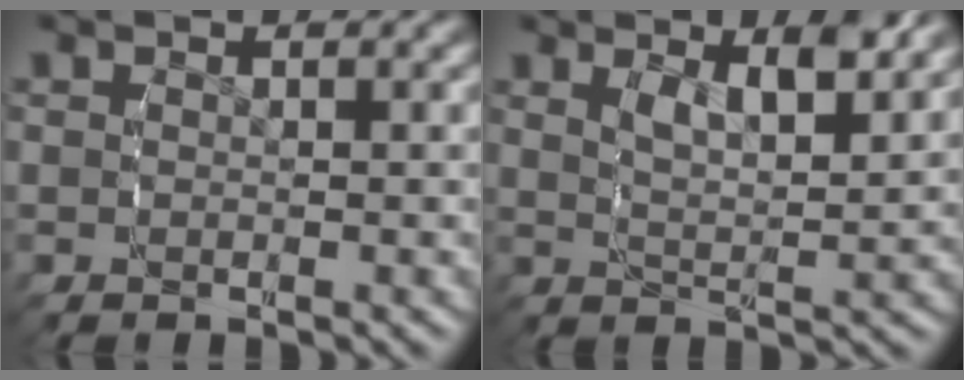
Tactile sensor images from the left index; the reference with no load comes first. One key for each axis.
{"total": 4.3, "fx": 2.5, "fy": 1.0, "fz": 3.3, "tx": -0.047, "ty": -0.010, "tz": 0.048}